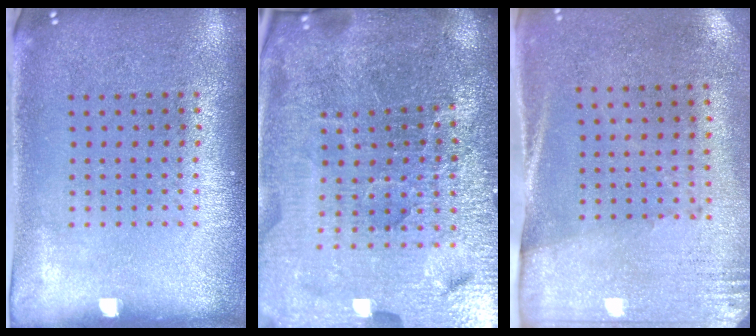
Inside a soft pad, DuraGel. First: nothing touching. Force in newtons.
{"total": 5.9, "press": 5.3, "slide": 2.4}
{"total": 2.7, "press": 2.4, "slide": 1.3}